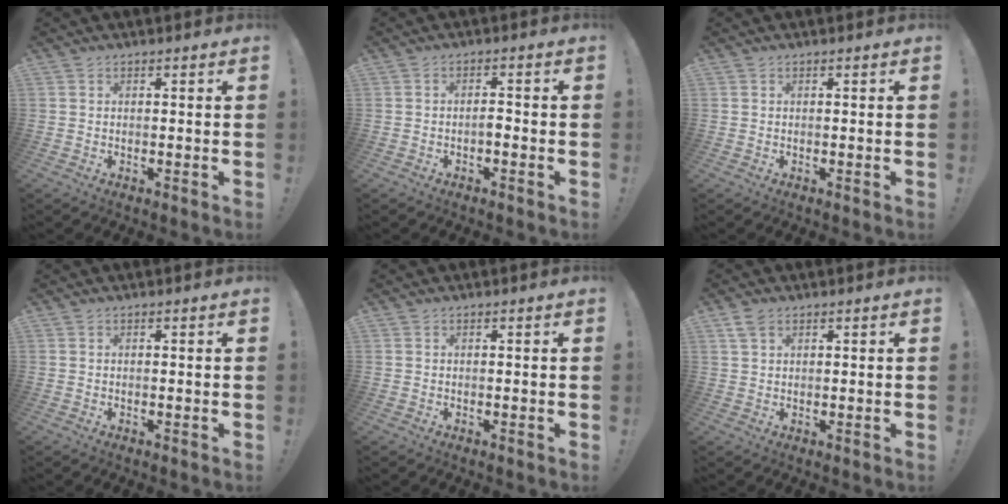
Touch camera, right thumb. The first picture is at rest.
{"total": 2.1, "force": [-1.3, 0.6, 1.5], "torque": [-0.027, 0.007, -0.023]}
{"total": 0.0}
{"total": 0.0}
{"total": 0.0}
{"total": 3.3, "force": [2.0, 1.8, 1.9], "torque": [-0.040, -0.003, 0.041]}